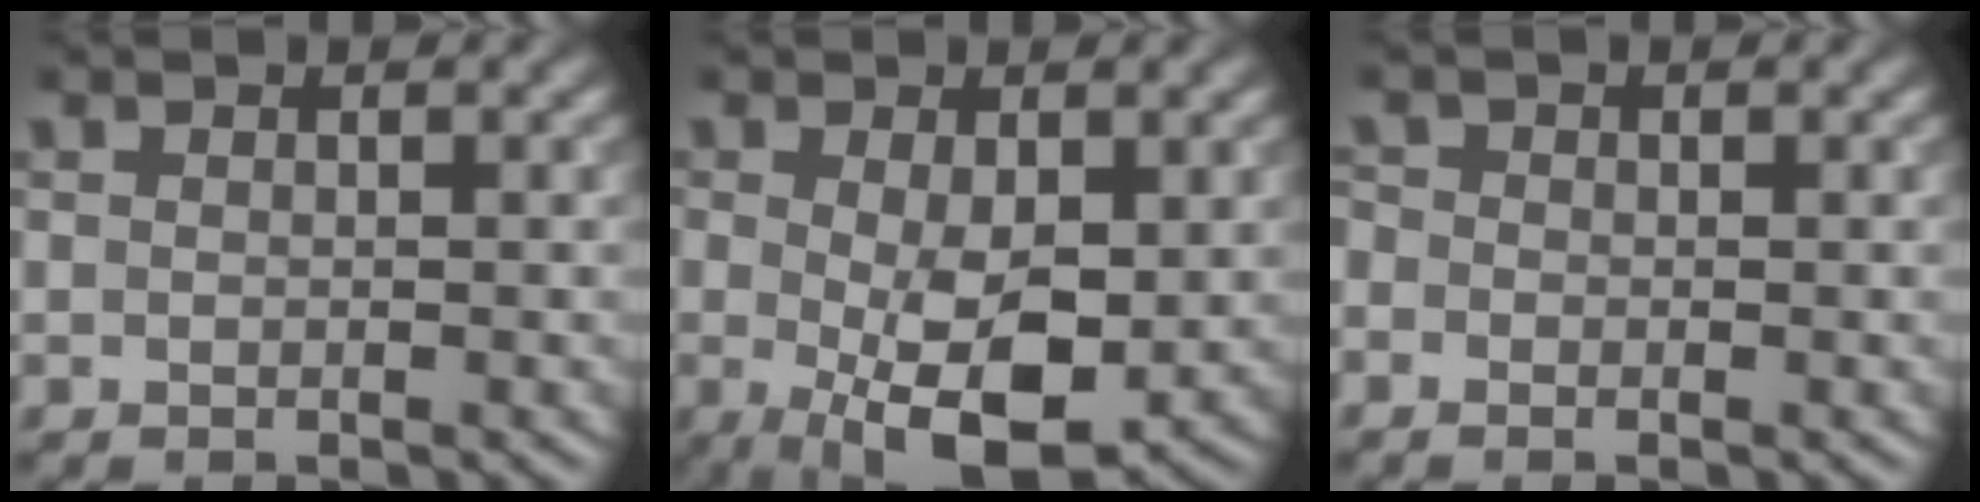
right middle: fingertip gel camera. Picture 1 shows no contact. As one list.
[{"total": 6.8, "force": [-0.6, 2.9, 6.1], "torque": [-0.112, -0.015, -0.002]}, {"total": 0.6, "force": [-0.4, 0.5, 0.1], "torque": [0.002, -0.003, -0.010]}]